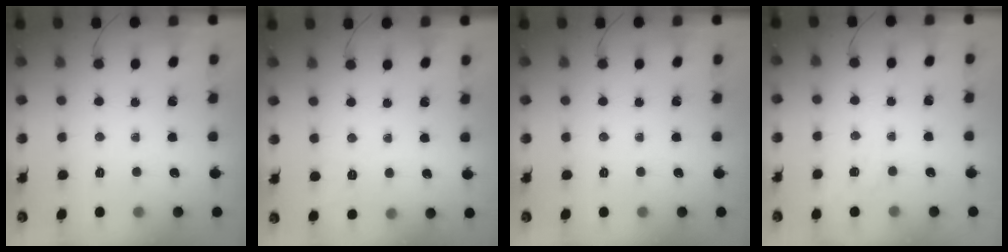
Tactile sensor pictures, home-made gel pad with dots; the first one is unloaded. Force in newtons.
{"total": 2.3, "press": 1.6, "slide": 1.7}
{"total": 0.0}
{"total": 3.3, "press": 2.6, "slide": 1.9}